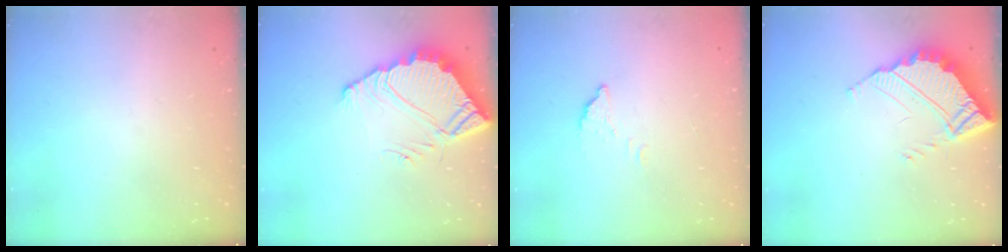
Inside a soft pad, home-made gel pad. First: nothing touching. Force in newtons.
{"total": 7.2, "press": 7.2, "slide": 0.6}
{"total": 2.8, "press": 2.8, "slide": 0.1}
{"total": 6.1, "press": 6.1, "slide": 0.3}